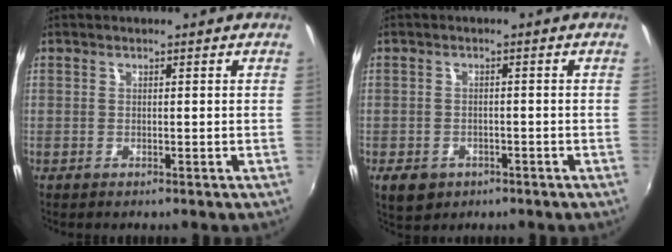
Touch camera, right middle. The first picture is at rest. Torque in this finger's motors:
{"motor_torque": [0.33, -0.19, 0.01, 0.04]}